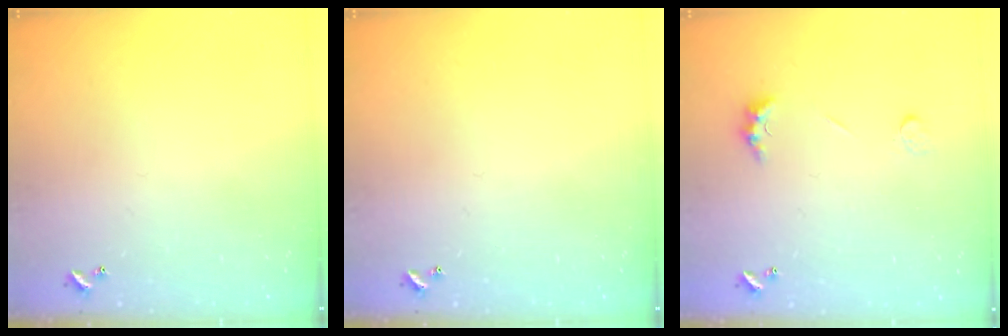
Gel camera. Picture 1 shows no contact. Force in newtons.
{"total": 0.0}
{"total": 2.5, "press": 2.4, "slide": 0.7}